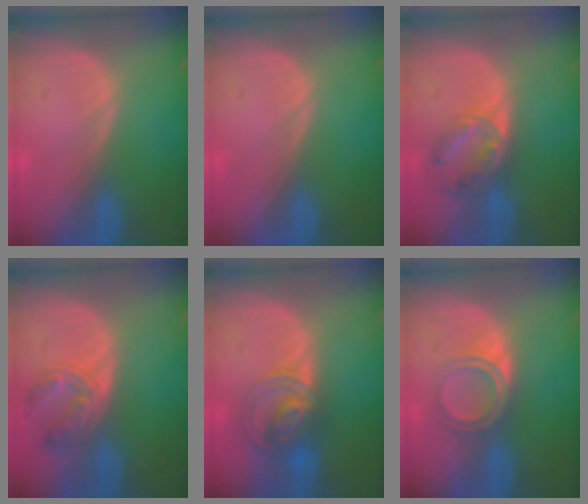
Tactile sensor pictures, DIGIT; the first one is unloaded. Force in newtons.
{"total": 0.0}
{"total": 6.8, "press": 6.0, "slide": 3.4}
{"total": 5.5, "press": 5.5, "slide": 0.5}
{"total": 7.1, "press": 6.5, "slide": 2.9}
{"total": 5.0, "press": 4.3, "slide": 2.6}